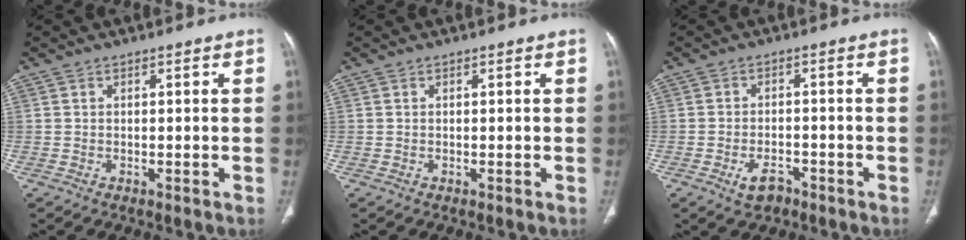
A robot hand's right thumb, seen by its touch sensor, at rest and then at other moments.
{"total": 0.0}
{"total": 4.2, "force": [-2.4, 2.5, 2.3], "torque": [-0.035, 0.014, -0.035]}